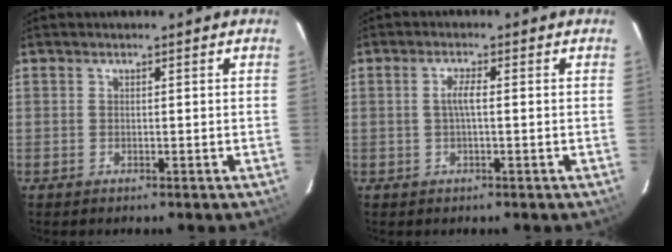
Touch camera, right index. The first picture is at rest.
{"total": 2.3, "force": [-0.1, 0.2, 2.3], "torque": [-0.046, 0.003, -0.002]}